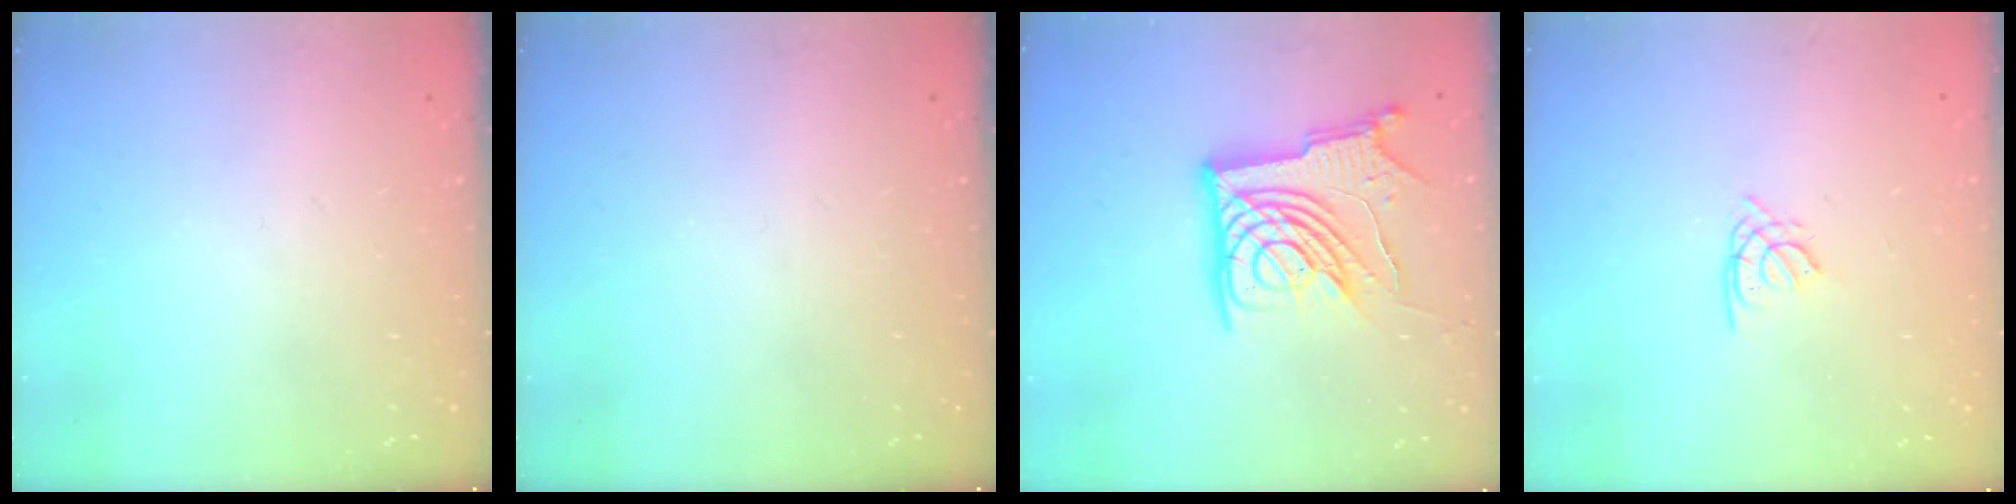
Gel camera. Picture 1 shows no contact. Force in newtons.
{"total": 0.0}
{"total": 16.7, "press": 16.6, "slide": 2.2}
{"total": 1.4, "press": 1.4, "slide": 0.4}